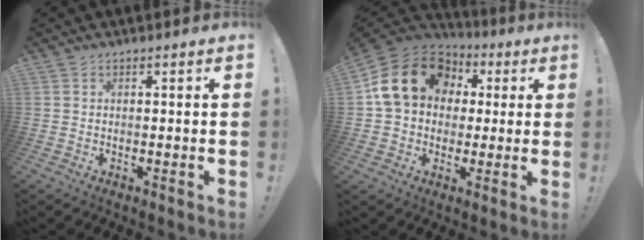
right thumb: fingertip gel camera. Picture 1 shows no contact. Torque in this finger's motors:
{"motor_torque": [1.09, 1.21, 0.79, -0.01, 0.10]}